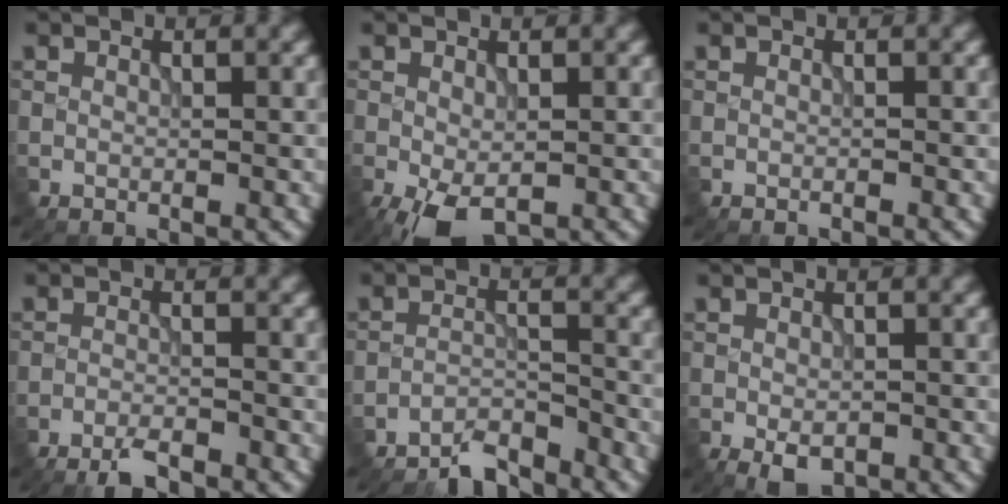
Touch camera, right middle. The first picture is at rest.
{"total": 4.4, "force": [-2.0, 2.1, 3.3], "torque": [-0.071, -0.015, -0.031]}
{"total": 0.0}
{"total": 2.5, "force": [-2.2, 0.2, 1.2], "torque": [-0.024, -0.005, -0.047]}
{"total": 3.8, "force": [-3.7, 0.4, 0.8], "torque": [-0.008, 0.001, -0.074]}
{"total": 2.3, "force": [-1.1, 1.3, 1.6], "torque": [-0.028, -0.012, -0.013]}